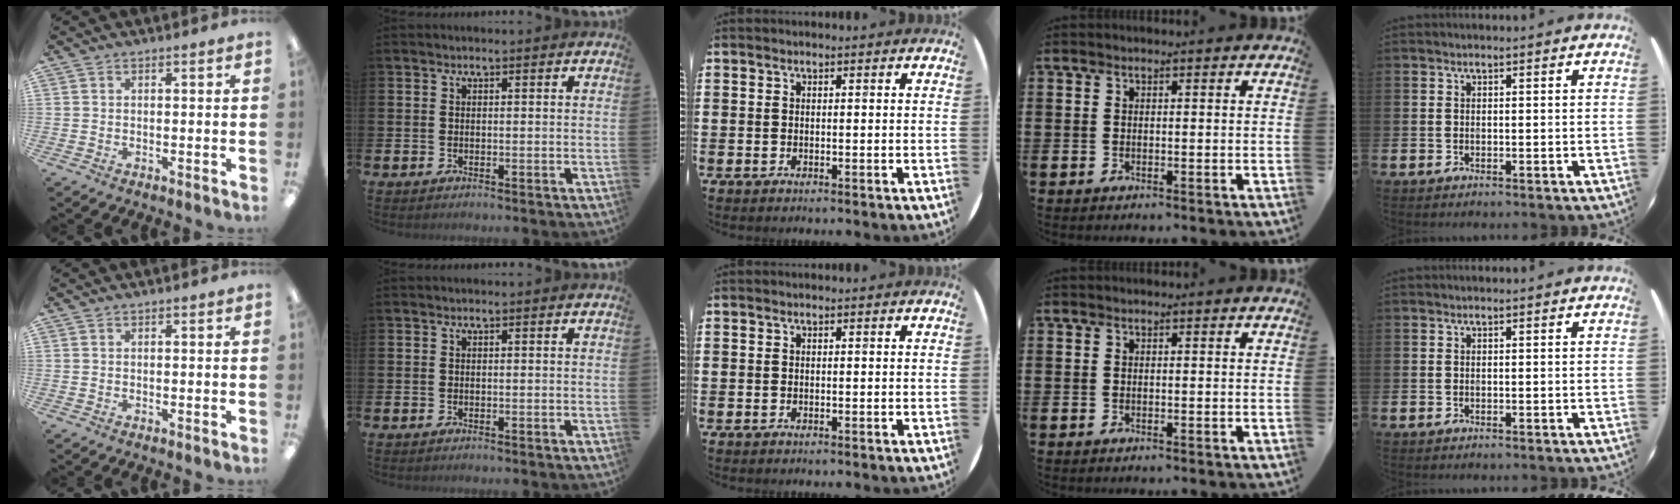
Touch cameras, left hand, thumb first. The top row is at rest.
{}